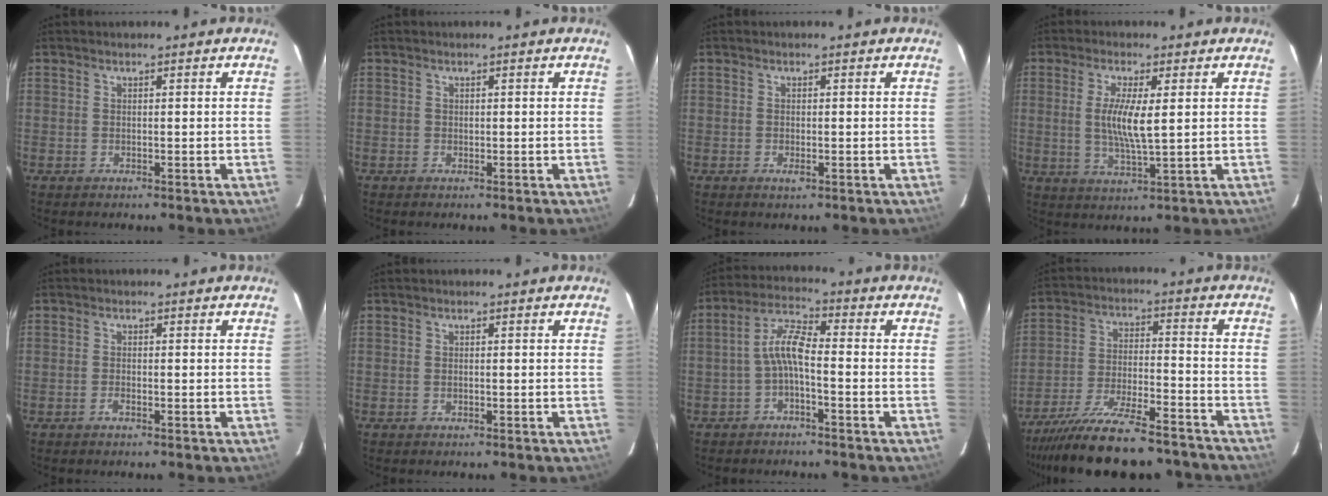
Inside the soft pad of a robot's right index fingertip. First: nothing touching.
{"total": 1.0, "force": [-0.4, 0.7, 0.7], "torque": [-0.014, 0.003, -0.007]}
{"total": 1.4, "force": [-0.6, 0.7, 1.1], "torque": [-0.022, -0.002, -0.009]}
{"total": 6.9, "force": [0.9, 1.1, 6.8], "torque": [-0.130, -0.007, 0.016]}
{"total": 1.3, "force": [-0.7, 0.4, 0.9], "torque": [-0.021, 0.000, -0.014]}
{"total": 0.5, "force": [-0.2, 0.3, 0.4], "torque": [-0.008, 0.001, -0.003]}
{"total": 5.4, "force": [-2.0, 1.3, 4.8], "torque": [-0.110, 0.017, -0.039]}
{"total": 22.1, "force": [-18.9, 5.2, 10.2], "torque": [-0.194, -0.035, -0.282]}